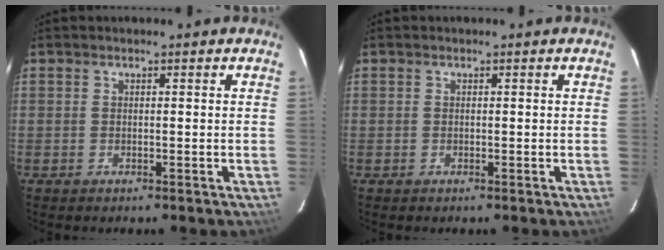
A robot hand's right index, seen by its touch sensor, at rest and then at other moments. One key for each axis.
{"total": 0.0}